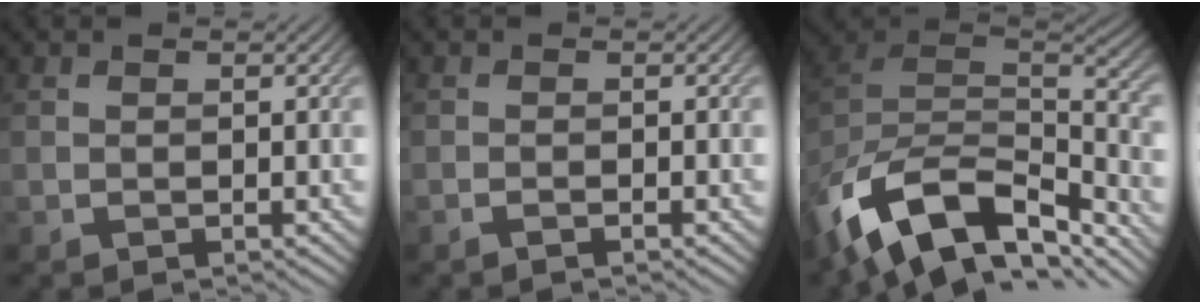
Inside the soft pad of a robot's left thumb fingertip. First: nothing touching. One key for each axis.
{"total": 0.8, "fx": -0.6, "fy": 0.0, "fz": 0.6, "tx": -0.010, "ty": 0.001, "tz": -0.015}
{"total": 14.6, "fx": -8.7, "fy": 7.0, "fz": 9.4, "tx": -0.226, "ty": -0.017, "tz": -0.148}